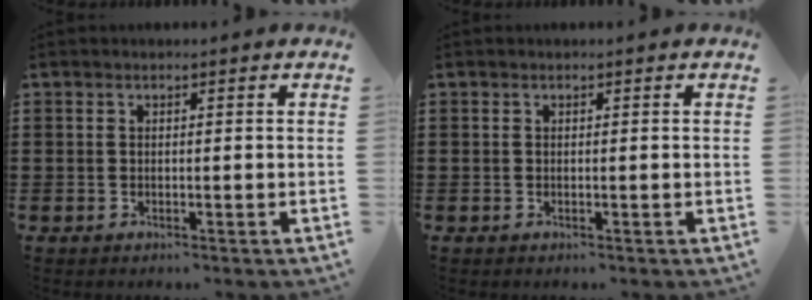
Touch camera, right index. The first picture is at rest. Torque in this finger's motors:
{"motor_torque": [1.07, 1.07, 0.00, 0.00]}